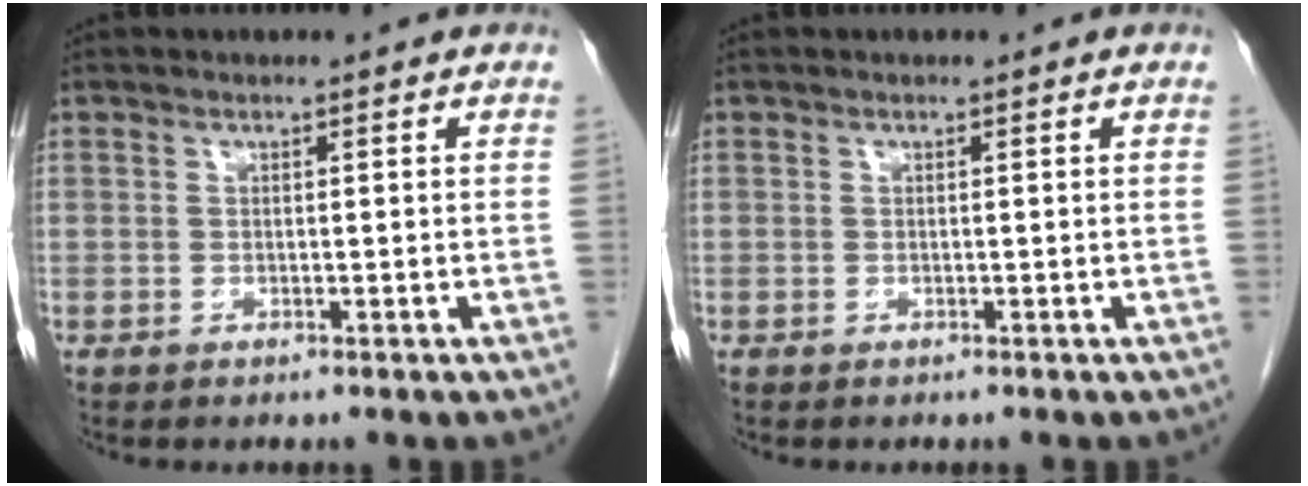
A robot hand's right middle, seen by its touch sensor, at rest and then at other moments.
{"total": 0.0}